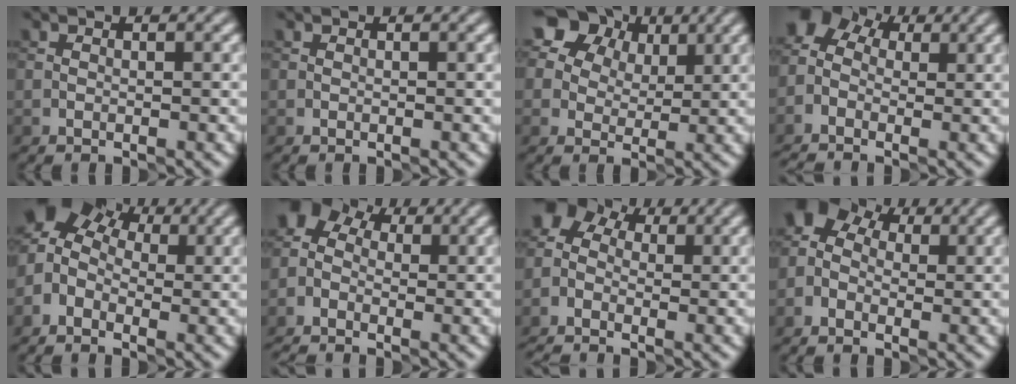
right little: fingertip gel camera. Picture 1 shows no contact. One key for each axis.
{"total": 0.0}
{"total": 8.3, "fx": 4.6, "fy": 5.7, "fz": 3.9, "tx": -0.057, "ty": 0.030, "tz": 0.065}
{"total": 5.5, "fx": -0.7, "fy": 4.4, "fz": 3.3, "tx": -0.066, "ty": 0.019, "tz": -0.019}
{"total": 6.2, "fx": 1.5, "fy": 4.4, "fz": 4.1, "tx": -0.070, "ty": 0.026, "tz": 0.014}
{"total": 4.9, "fx": -0.9, "fy": 3.8, "fz": 2.9, "tx": -0.052, "ty": 0.015, "tz": -0.021}
{"total": 5.0, "fx": -1.0, "fy": 4.0, "fz": 2.9, "tx": -0.052, "ty": 0.016, "tz": -0.022}
{"total": 5.9, "fx": 0.8, "fy": 4.5, "fz": 3.7, "tx": -0.066, "ty": 0.030, "tz": -0.006}